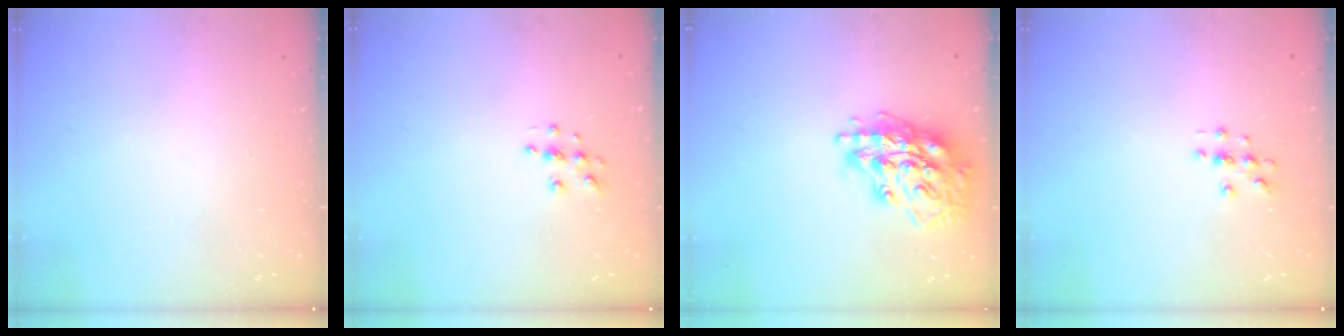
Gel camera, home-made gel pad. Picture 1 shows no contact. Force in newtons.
{"total": 4.6, "press": 4.6, "slide": 0.2}
{"total": 17.5, "press": 17.5, "slide": 0.9}
{"total": 2.9, "press": 2.9, "slide": 0.3}